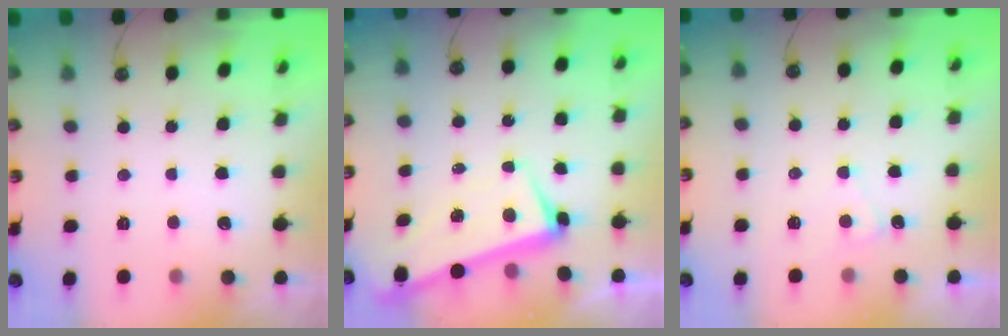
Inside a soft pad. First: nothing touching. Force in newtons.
{"total": 2.0, "press": 1.0, "slide": 1.7}
{"total": 4.4, "press": 4.4, "slide": 0.3}